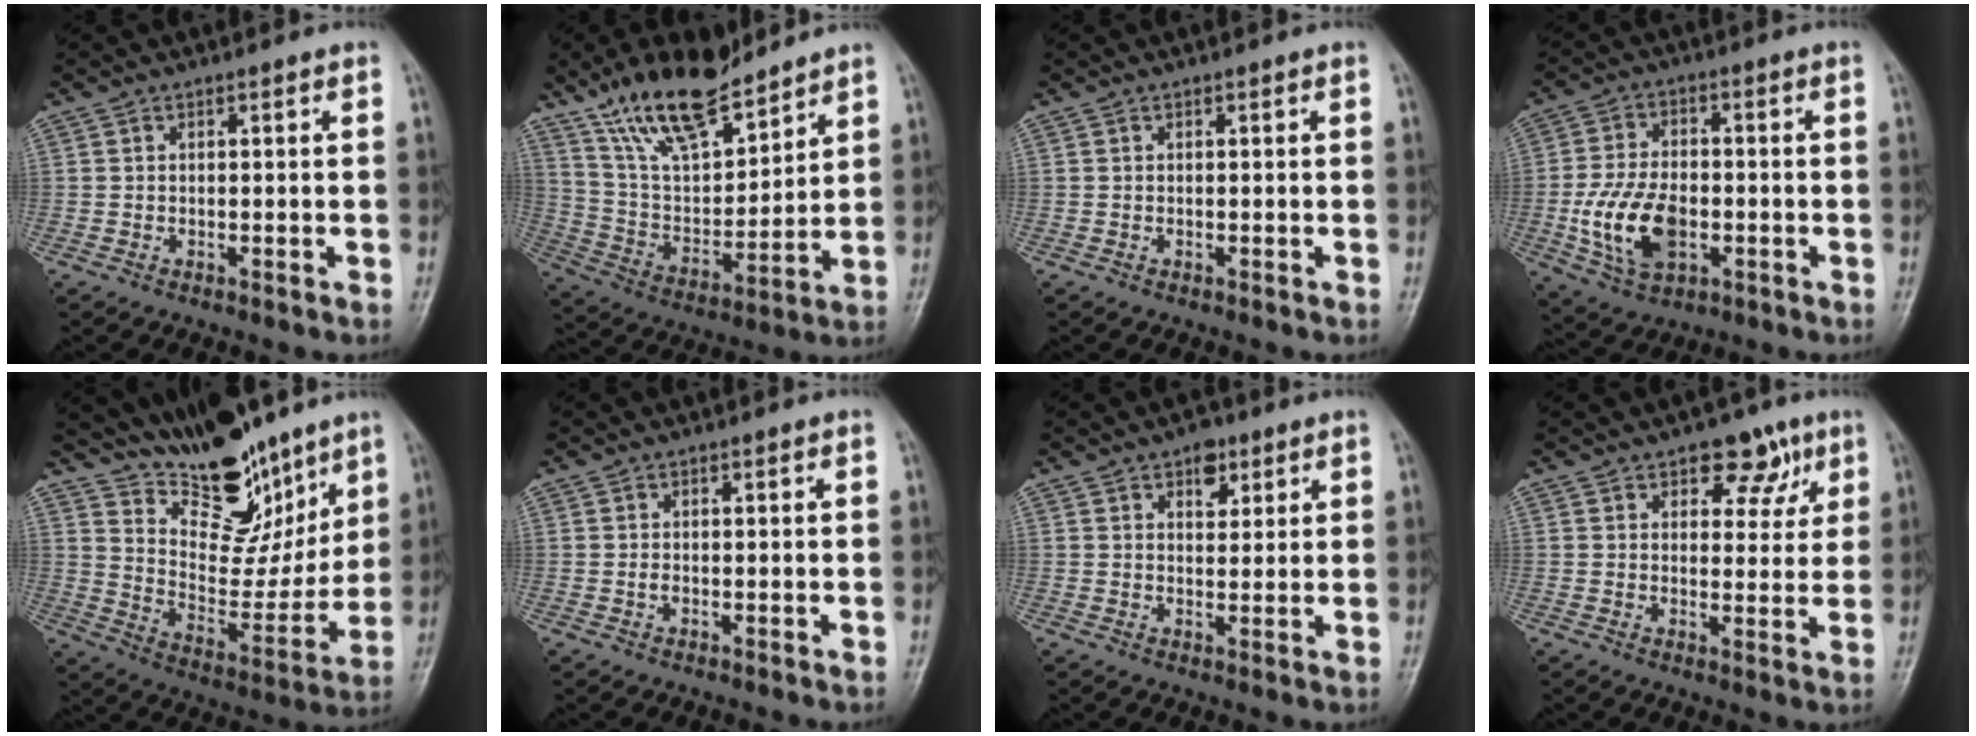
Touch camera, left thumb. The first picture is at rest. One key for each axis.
{"total": 17.9, "fx": 13.2, "fy": 6.6, "fz": 10.2, "tx": -0.143, "ty": -0.067, "tz": 0.248}
{"total": 0.0}
{"total": 12.6, "fx": -2.7, "fy": 7.7, "fz": 9.5, "tx": -0.174, "ty": 0.005, "tz": -0.043}
{"total": 18.0, "fx": 13.9, "fy": 7.4, "fz": 8.7, "tx": -0.081, "ty": -0.088, "tz": 0.237}
{"total": 0.7, "fx": 0.0, "fy": 0.5, "fz": 0.5, "tx": -0.009, "ty": 0.000, "tz": -0.002}
{"total": 4.2, "fx": 2.4, "fy": 2.6, "fz": 2.3, "tx": -0.010, "ty": -0.010, "tz": 0.033}
{"total": 7.3, "fx": 4.0, "fy": 4.4, "fz": 4.1, "tx": -0.013, "ty": -0.016, "tz": 0.050}